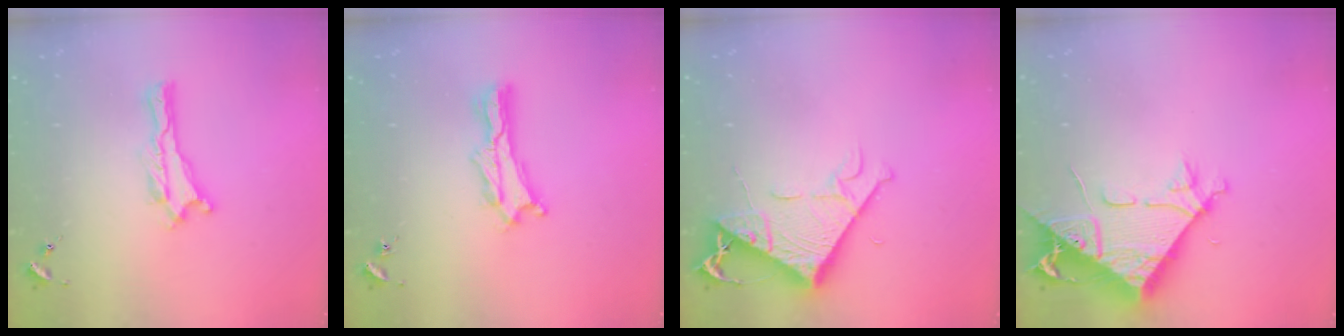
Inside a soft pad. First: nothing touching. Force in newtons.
{"total": 2.1, "press": 2.1, "slide": 0.3}
{"total": 8.0, "press": 7.9, "slide": 0.8}
{"total": 8.7, "press": 8.6, "slide": 1.0}